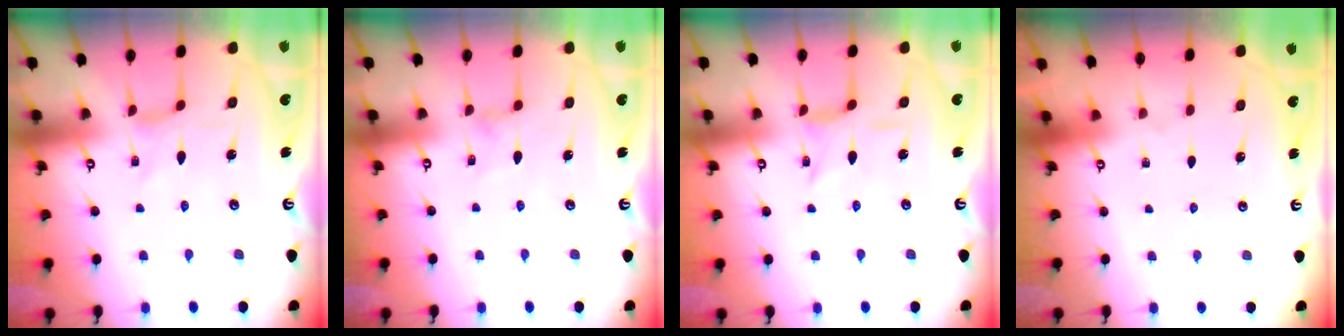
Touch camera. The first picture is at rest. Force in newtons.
{"total": 0.8, "press": 0.8, "slide": 0.3}
{"total": 2.9, "press": 2.9, "slide": 0.2}
{"total": 0.0}